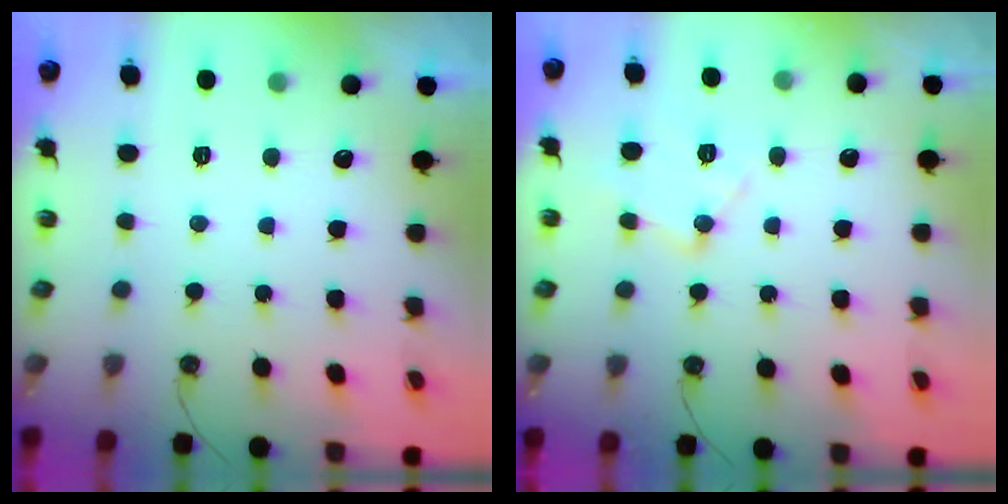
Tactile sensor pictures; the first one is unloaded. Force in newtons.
{"total": 11.2, "press": 11.1, "slide": 0.8}